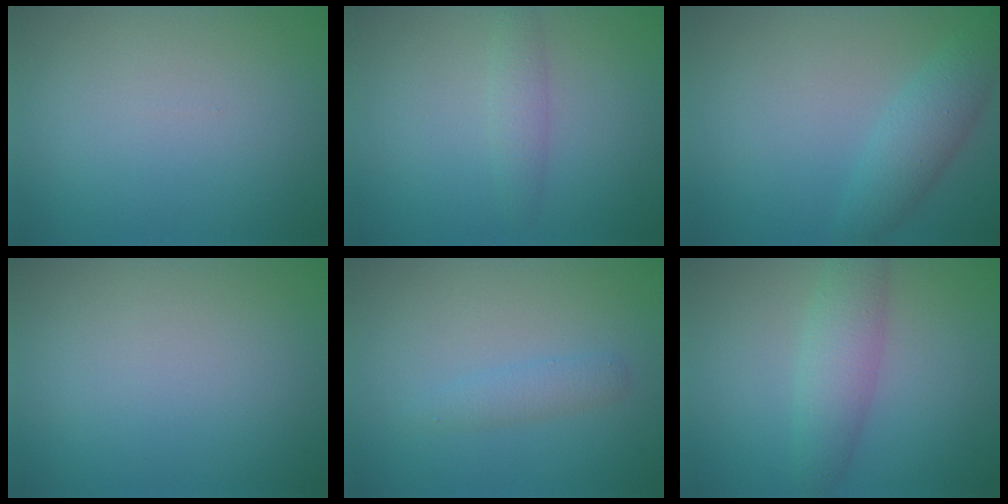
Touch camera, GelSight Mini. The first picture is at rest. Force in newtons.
{"total": 1.8, "press": 1.8, "slide": 0.1}
{"total": 3.3, "press": 3.3, "slide": 0.1}
{"total": 0.0}
{"total": 1.4, "press": 1.4, "slide": 0.1}
{"total": 3.7, "press": 3.7, "slide": 0.0}